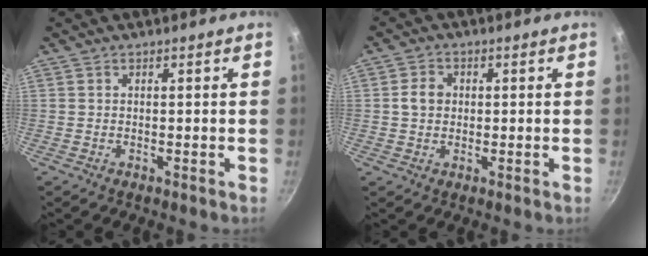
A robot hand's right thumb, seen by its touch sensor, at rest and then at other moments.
{"total": 3.8, "force": [0.3, 3.2, 2.0], "torque": [-0.023, 0.007, -0.001]}